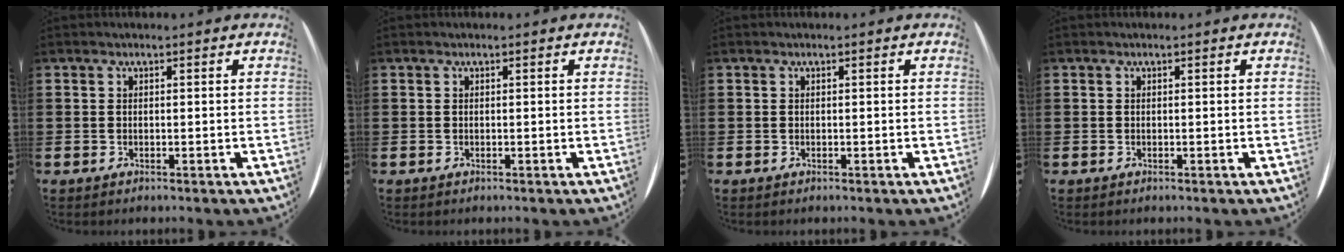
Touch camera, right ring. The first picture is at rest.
{"total": 0.0}
{"total": 0.0}
{"total": 0.0}